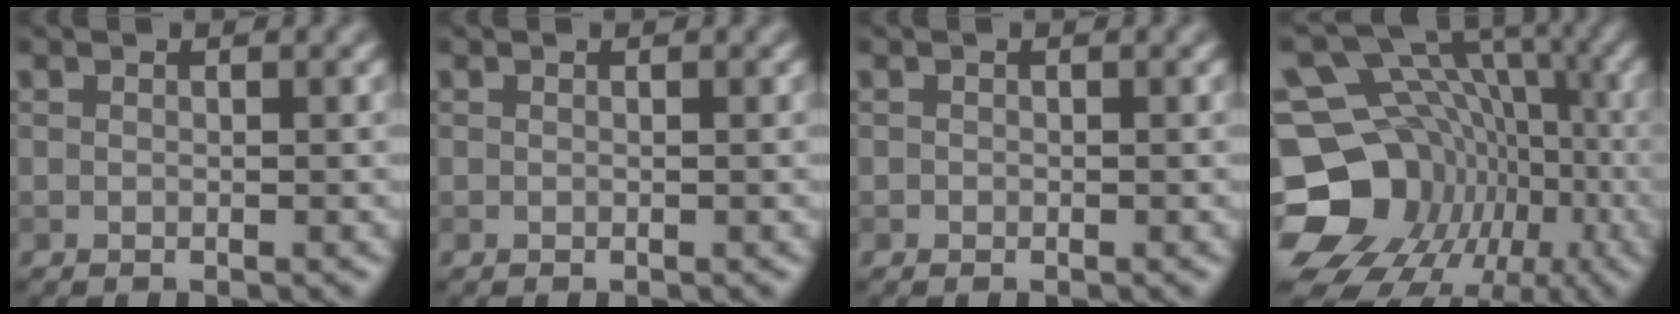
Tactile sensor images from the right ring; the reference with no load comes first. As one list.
[{"total": 0.0}, {"total": 0.0}, {"total": 18.6, "force": [-6.0, 15.0, 9.1], "torque": [-0.170, -0.001, -0.085]}]